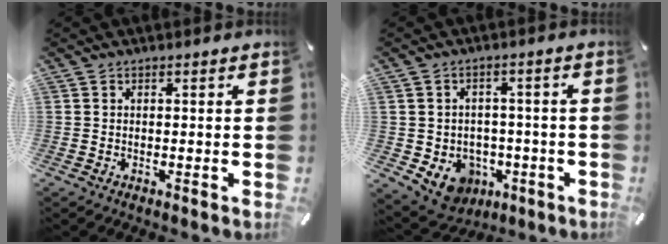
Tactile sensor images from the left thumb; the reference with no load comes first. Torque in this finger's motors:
{"motor_torque": [0.46, 0.83, 0.06, 0.05, 0.07]}